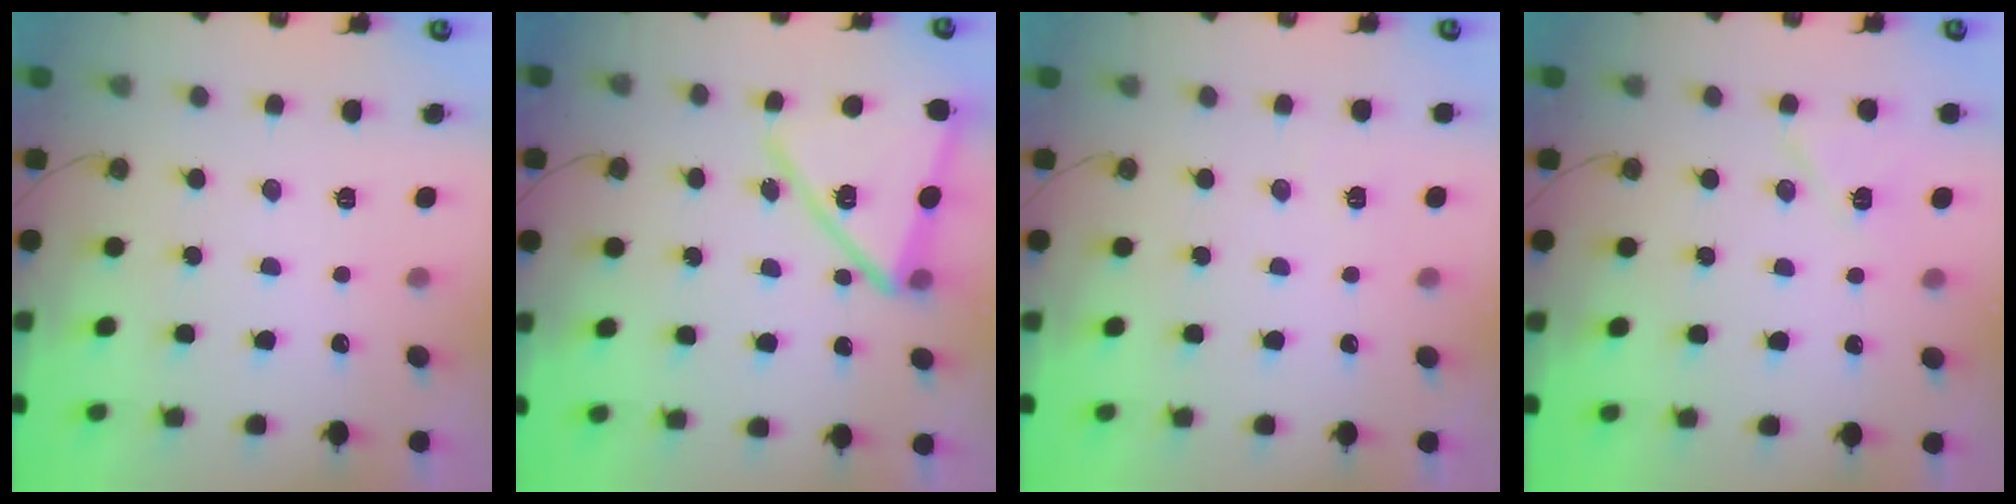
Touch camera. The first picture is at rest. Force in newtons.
{"total": 16.7, "press": 16.5, "slide": 2.1}
{"total": 2.8, "press": 2.0, "slide": 2.0}
{"total": 7.2, "press": 7.2, "slide": 0.8}